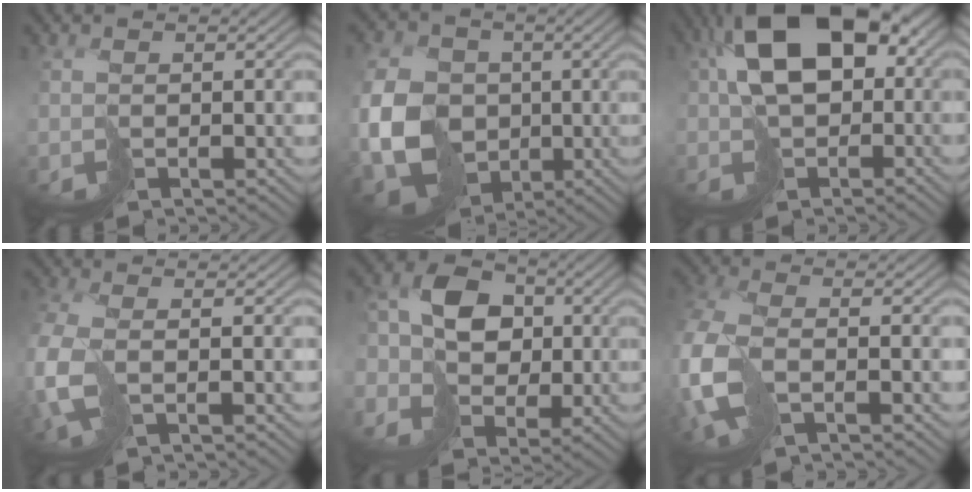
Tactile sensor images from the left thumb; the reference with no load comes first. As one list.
[{"total": 13.2, "force": [-1.9, 10.8, 7.4], "torque": [-0.205, -0.025, -0.038]}, {"total": 13.5, "force": [1.1, 8.4, 10.4], "torque": [-0.183, -0.009, 0.015]}, {"total": 6.7, "force": [-1.4, 3.8, 5.3], "torque": [-0.159, -0.017, -0.035]}, {"total": 9.3, "force": [-0.7, 8.0, 4.7], "torque": [-0.108, -0.006, -0.024]}, {"total": 9.4, "force": [-2.2, 5.7, 7.1], "torque": [-0.233, -0.024, -0.037]}]